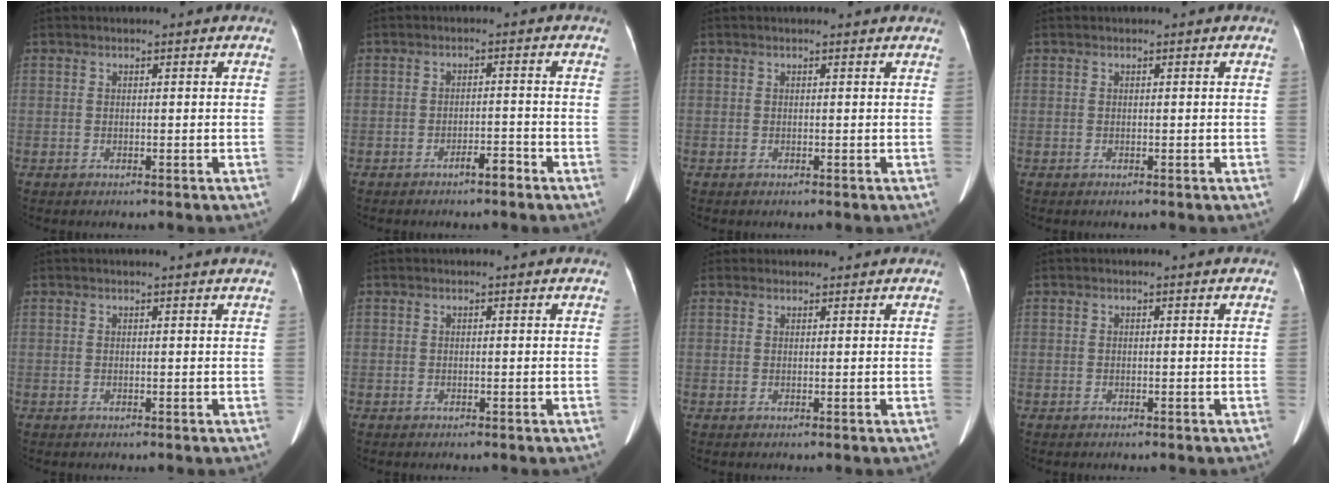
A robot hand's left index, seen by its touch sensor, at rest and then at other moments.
{"total": 2.3, "force": [-1.9, 0.3, 1.2], "torque": [-0.021, -0.001, -0.030]}
{"total": 2.0, "force": [1.9, 0.4, 0.3], "torque": [-0.015, 0.015, 0.016]}
{"total": 0.0}
{"total": 3.2, "force": [2.9, -0.6, 1.1], "torque": [-0.017, 0.008, 0.028]}
{"total": 1.5, "force": [1.4, 0.1, 0.4], "torque": [-0.013, 0.013, 0.015]}
{"total": 2.4, "force": [2.3, 0.6, -0.1], "torque": [-0.004, 0.015, 0.034]}
{"total": 0.7, "force": [0.7, 0.3, 0.1], "torque": [-0.013, 0.014, 0.004]}